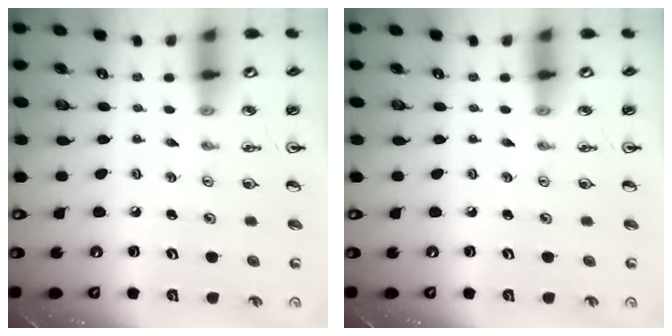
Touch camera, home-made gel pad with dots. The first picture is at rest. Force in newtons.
{"total": 0.0}